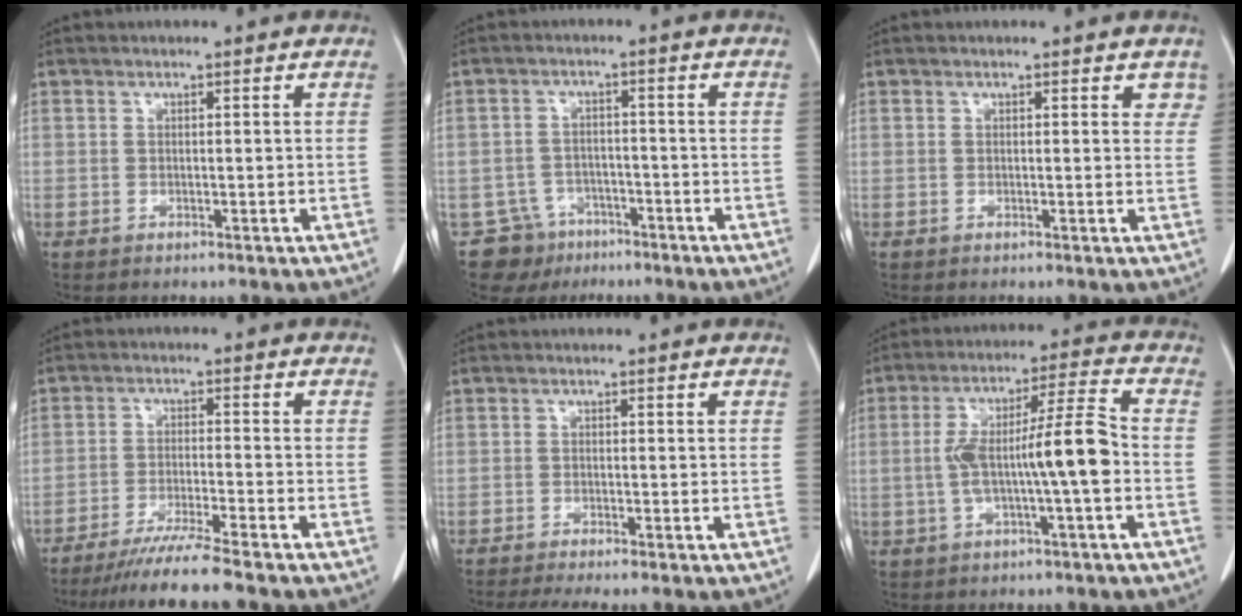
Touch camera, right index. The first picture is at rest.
{"total": 6.0, "force": [-4.0, 4.5, -0.3], "torque": [0.013, 0.012, -0.063]}
{"total": 2.4, "force": [1.7, 1.4, 1.0], "torque": [0.006, 0.001, 0.008]}
{"total": 8.1, "force": [-6.8, -1.5, 4.1], "torque": [-0.059, -0.027, -0.113]}
{"total": 4.2, "force": [-3.5, -0.1, 2.3], "torque": [-0.034, -0.009, -0.058]}
{"total": 10.4, "force": [-1.7, 0.3, 10.3], "torque": [-0.185, 0.024, -0.033]}